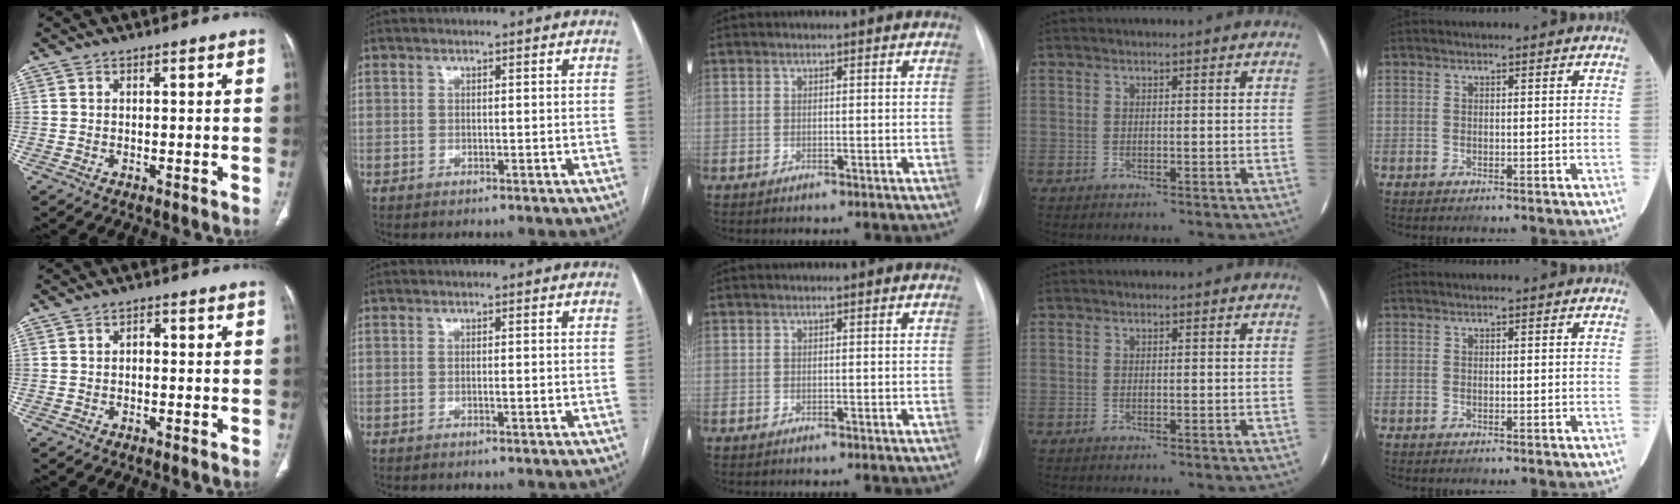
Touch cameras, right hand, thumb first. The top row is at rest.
{"thumb": {"total": 1.2, "force": [-0.3, 0.9, 0.7], "torque": [-0.001, 0.003, -0.009]}, "index": {"total": 0.9, "force": [-0.1, 0.2, 0.9], "torque": [-0.016, -0.002, -0.002]}}